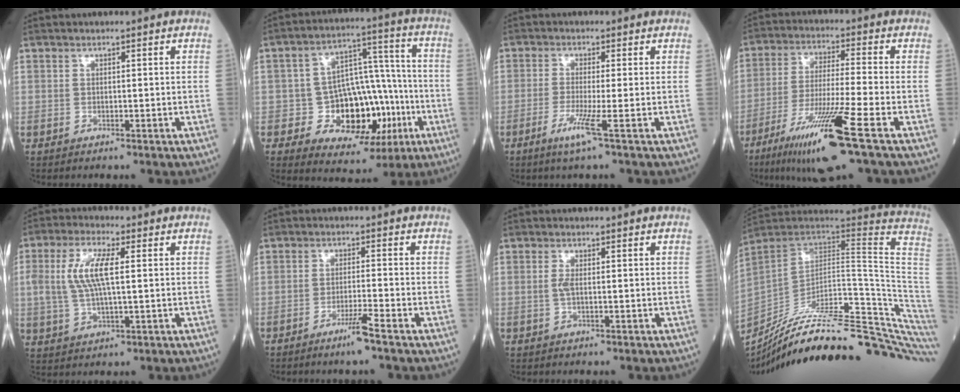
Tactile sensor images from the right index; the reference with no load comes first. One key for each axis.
{"total": 13.7, "fx": -3.9, "fy": 9.1, "fz": 9.4, "tx": -0.127, "ty": 0.033, "tz": -0.046}
{"total": 4.0, "fx": -1.9, "fy": -0.9, "fz": 3.4, "tx": -0.074, "ty": -0.013, "tz": -0.041}
{"total": 14.1, "fx": -7.3, "fy": -0.8, "fz": 12.0, "tx": -0.236, "ty": -0.038, "tz": -0.132}
{"total": 8.3, "fx": 1.3, "fy": 2.3, "fz": 7.8, "tx": -0.176, "ty": 0.009, "tz": 0.028}
{"total": 3.7, "fx": -2.5, "fy": -0.7, "fz": 2.6, "tx": -0.050, "ty": -0.007, "tz": -0.051}
{"total": 1.4, "fx": 0.0, "fy": 0.3, "fz": 1.4, "tx": -0.033, "ty": -0.001, "tz": -0.001}
{"total": 37.6, "fx": -31.4, "fy": 4.1, "fz": 20.2, "tx": -0.201, "ty": -0.038, "tz": -0.438}